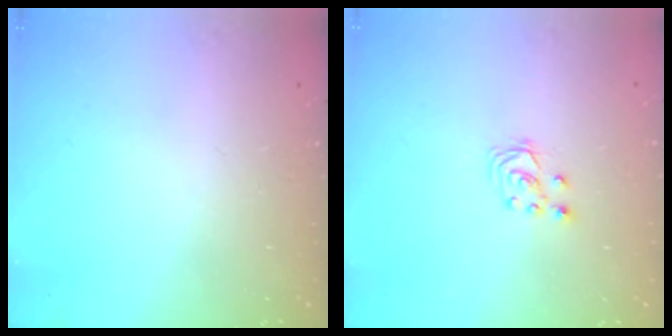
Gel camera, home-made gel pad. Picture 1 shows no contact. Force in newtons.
{"total": 2.8, "press": 2.7, "slide": 0.7}